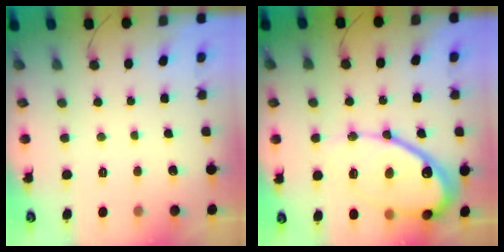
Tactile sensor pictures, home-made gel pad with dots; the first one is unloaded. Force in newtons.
{"total": 16.3, "press": 16.1, "slide": 2.0}